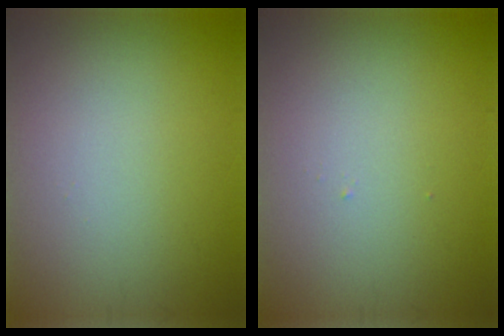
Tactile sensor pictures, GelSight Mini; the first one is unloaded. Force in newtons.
{"total": 0.0}